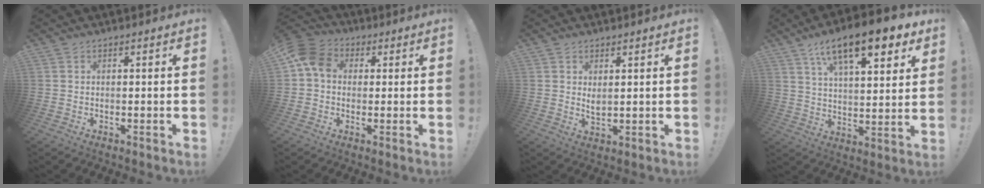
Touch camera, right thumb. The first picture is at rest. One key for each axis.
{"total": 8.6, "fx": 1.8, "fy": 6.8, "fz": 5.1, "tx": -0.086, "ty": 0.007, "tz": 0.039}
{"total": 2.9, "fx": 1.8, "fy": 1.2, "fz": 1.9, "tx": -0.024, "ty": -0.018, "tz": 0.031}
{"total": 16.9, "fx": 9.7, "fy": 6.0, "fz": 12.5, "tx": -0.198, "ty": -0.046, "tz": 0.157}